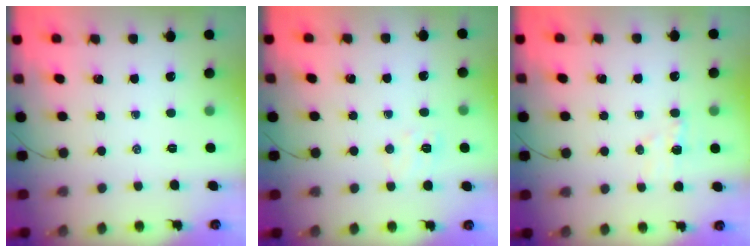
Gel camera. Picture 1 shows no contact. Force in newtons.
{"total": 5.1, "press": 5.0, "slide": 1.2}
{"total": 5.5, "press": 5.4, "slide": 0.9}